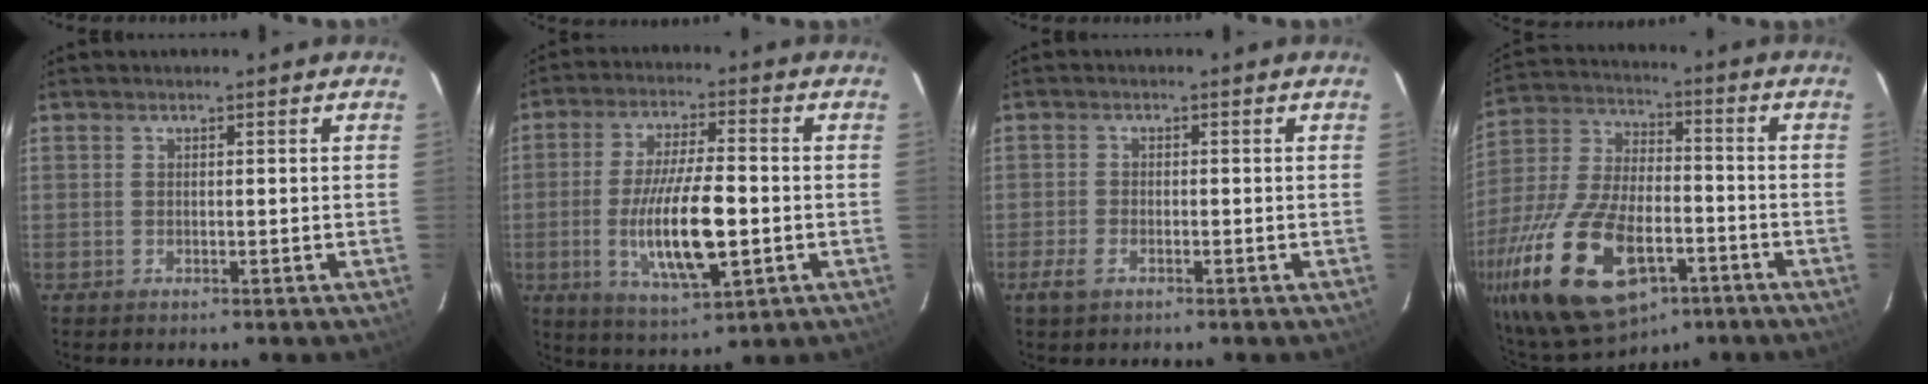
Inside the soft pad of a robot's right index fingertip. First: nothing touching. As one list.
[{"total": 14.3, "force": [-2.8, 4.1, 13.4], "torque": [-0.260, -0.015, -0.044]}, {"total": 3.0, "force": [-1.9, 1.5, 1.9], "torque": [-0.048, -0.002, -0.037]}, {"total": 23.6, "force": [-11.7, 12.0, 16.6], "torque": [-0.361, -0.030, -0.196]}]